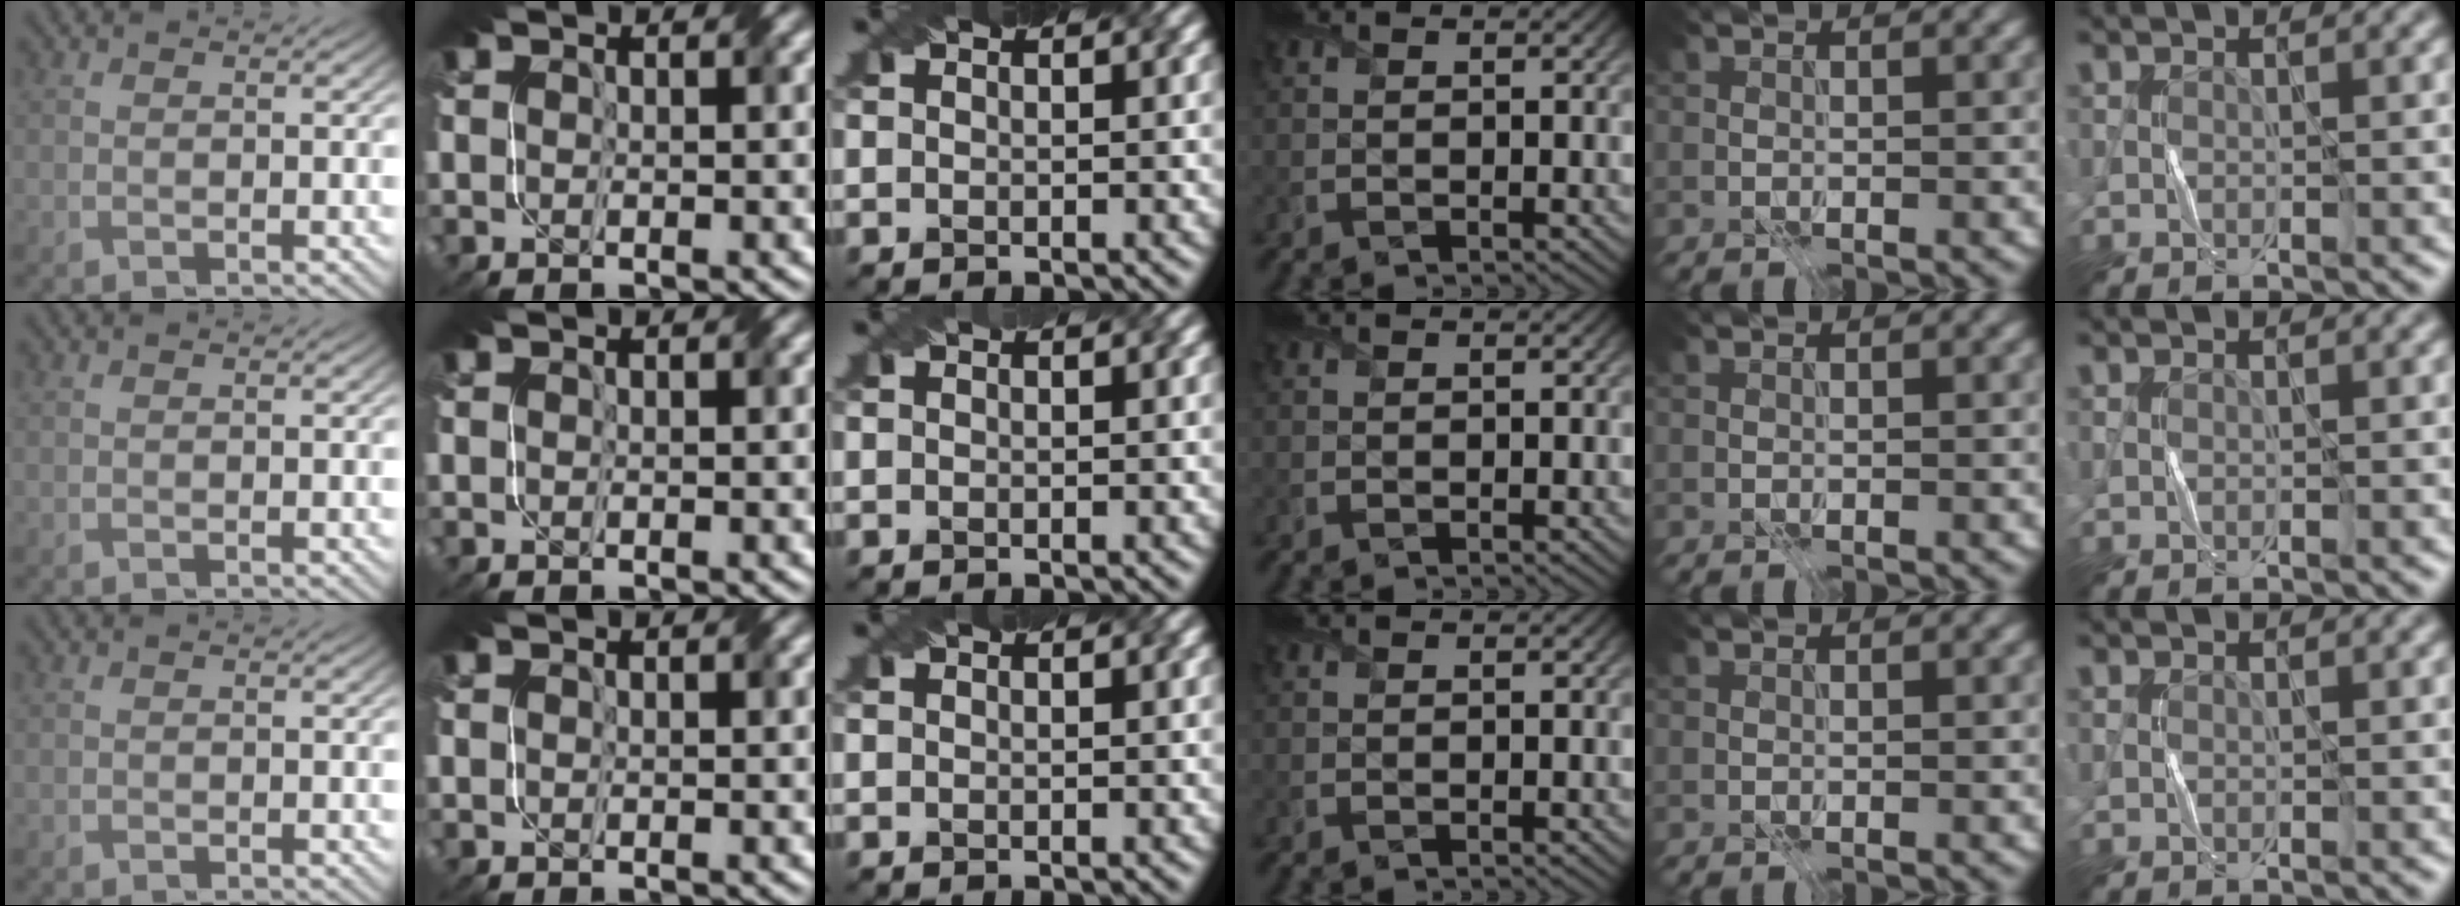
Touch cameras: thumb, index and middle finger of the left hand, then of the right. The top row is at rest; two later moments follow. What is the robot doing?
{"motion": "fold", "object": "paper"}